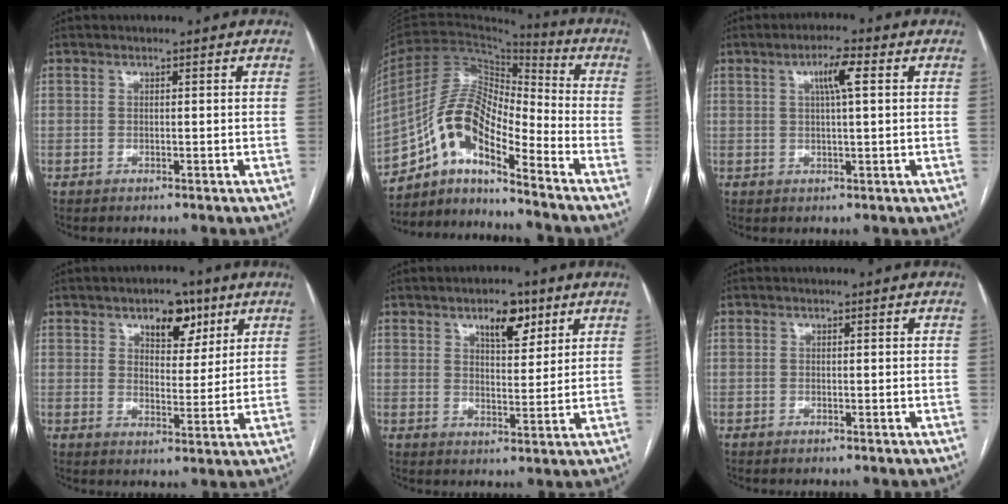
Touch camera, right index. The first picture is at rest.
{"total": 13.9, "force": [-9.3, 3.4, 9.8], "torque": [-0.188, 0.032, -0.166]}
{"total": 4.6, "force": [1.5, 0.5, 4.3], "torque": [-0.079, 0.008, 0.026]}
{"total": 7.1, "force": [4.2, 3.8, 4.3], "torque": [-0.056, 0.007, 0.063]}
{"total": 6.3, "force": [3.7, 2.7, 4.3], "torque": [-0.067, 0.003, 0.059]}
{"total": 0.0}